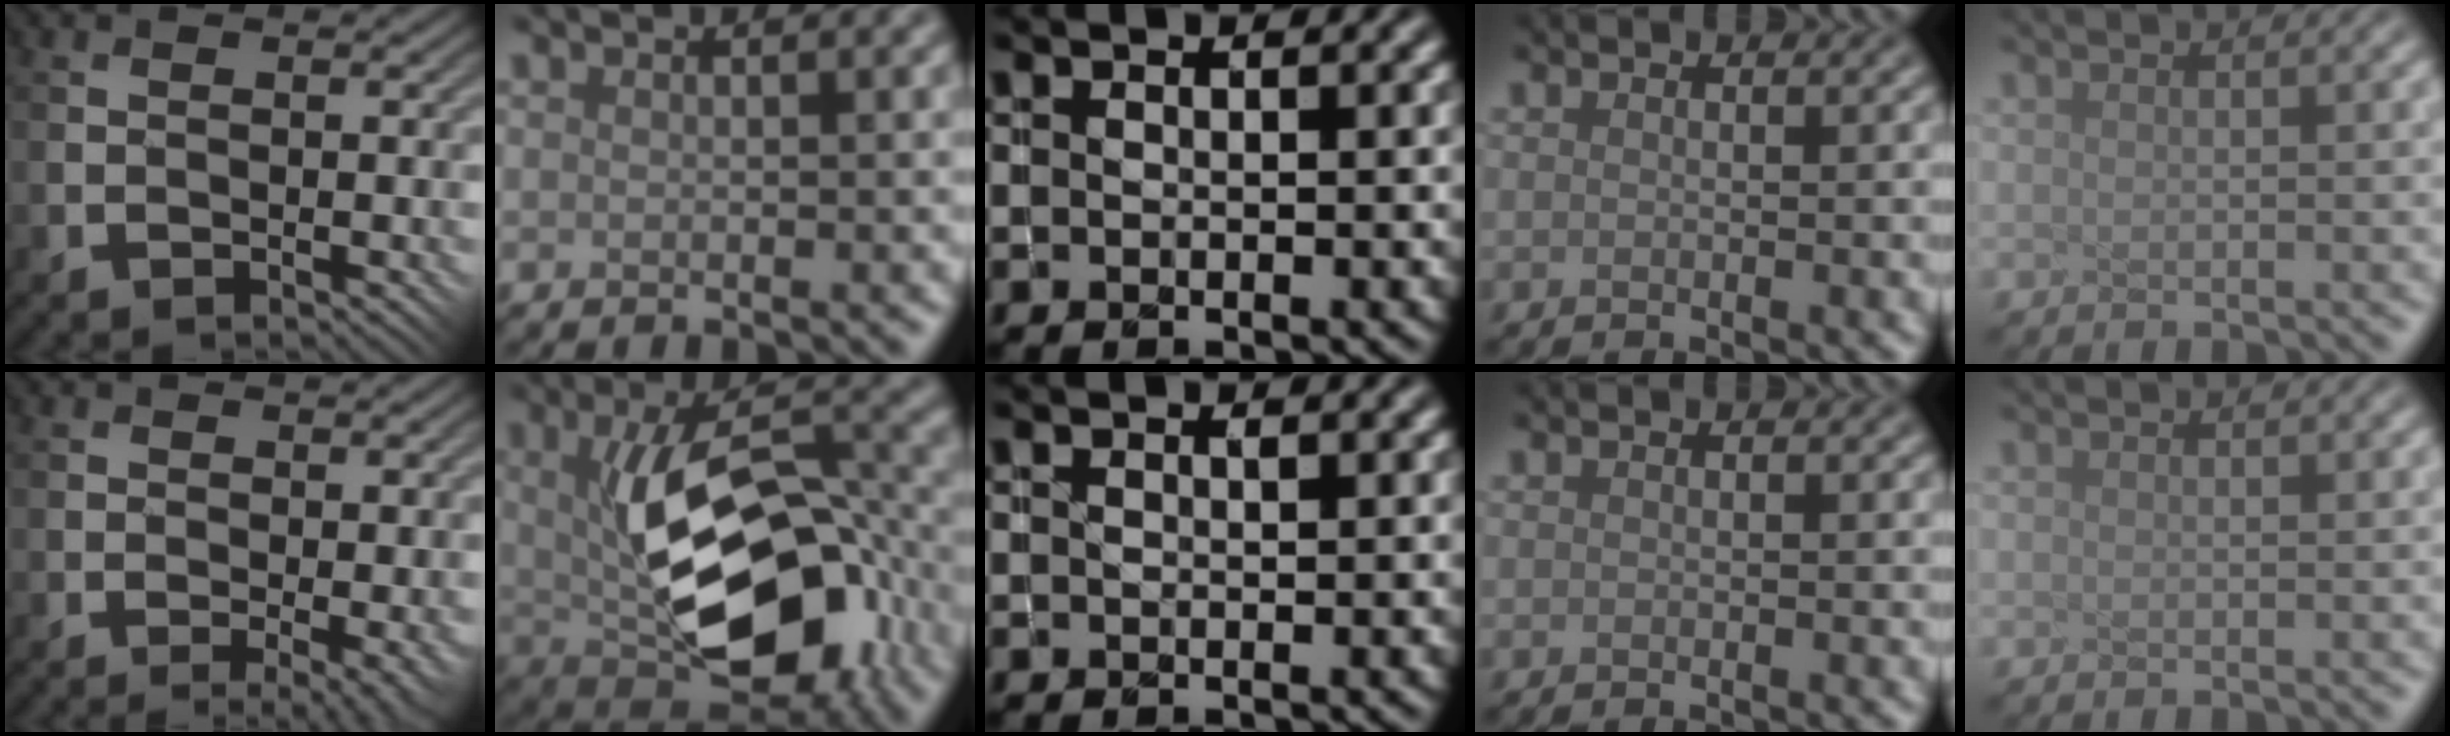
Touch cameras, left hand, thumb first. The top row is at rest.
{"thumb": {"total": 3.7, "force": [-1.9, 1.6, 2.7], "torque": [-0.030, 0.002, -0.018]}, "index": {"total": 12.0, "force": [-1.2, 6.0, 10.3], "torque": [-0.168, -0.008, -0.009]}, "middle": {"total": 0.5, "force": [0.1, 0.2, 0.4], "torque": [-0.010, -0.003, 0.004]}}